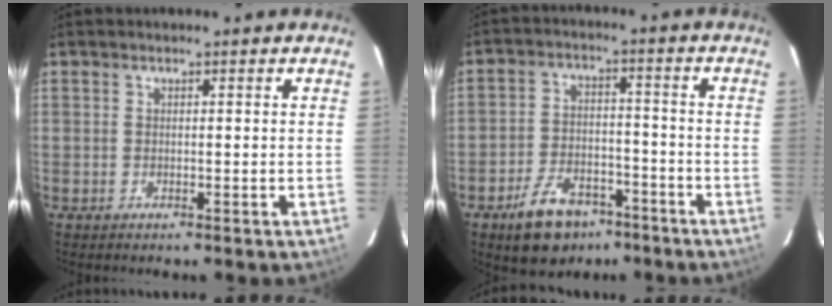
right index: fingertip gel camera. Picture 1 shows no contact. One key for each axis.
{"total": 11.6, "fx": -7.9, "fy": 6.5, "fz": 5.6, "tx": -0.126, "ty": 0.016, "tz": -0.114}